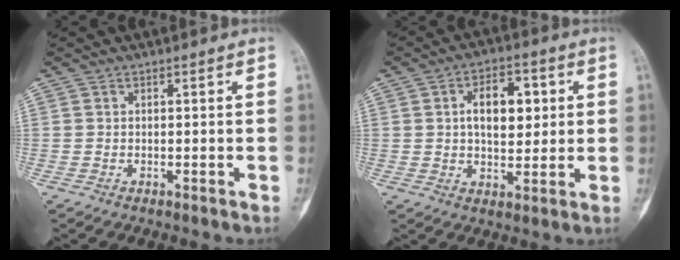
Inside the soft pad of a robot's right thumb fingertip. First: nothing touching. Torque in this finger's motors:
{"motor_torque": [1.11, 1.23, 0.21, 0.21, 0.04]}